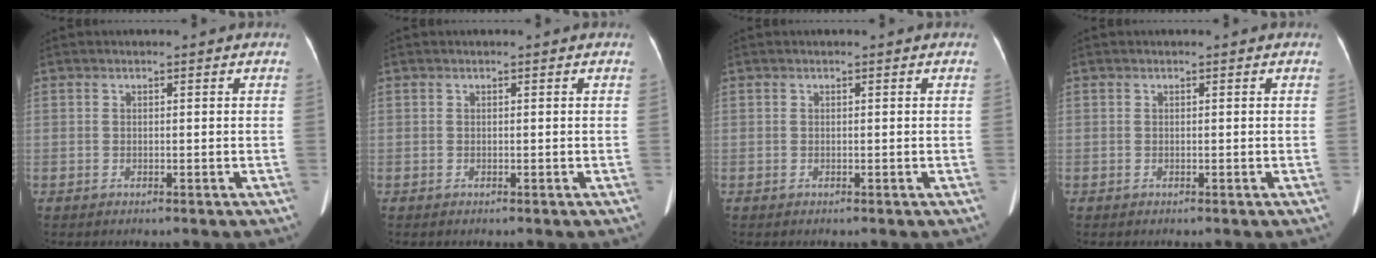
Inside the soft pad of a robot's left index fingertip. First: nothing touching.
{"total": 0.0}
{"total": 0.0}
{"total": 0.0}